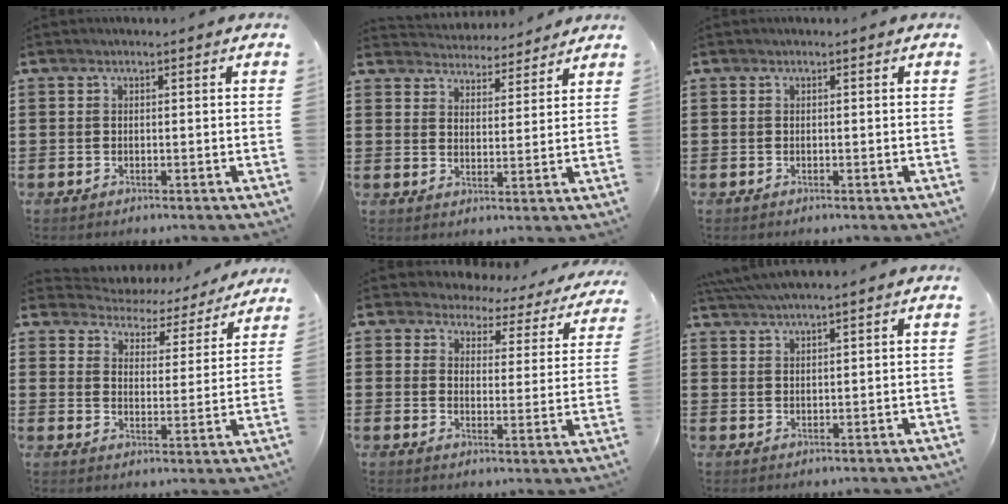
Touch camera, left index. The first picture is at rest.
{"total": 4.3, "force": [4.2, 0.4, -0.2], "torque": [-0.015, -0.024, 0.075]}
{"total": 0.0}
{"total": 4.0, "force": [3.9, 0.6, -0.2], "torque": [-0.025, -0.034, 0.062]}
{"total": 3.6, "force": [3.4, 1.2, 0.2], "torque": [-0.027, -0.023, 0.055]}
{"total": 3.1, "force": [2.9, -0.3, 1.2], "torque": [-0.032, -0.001, 0.055]}